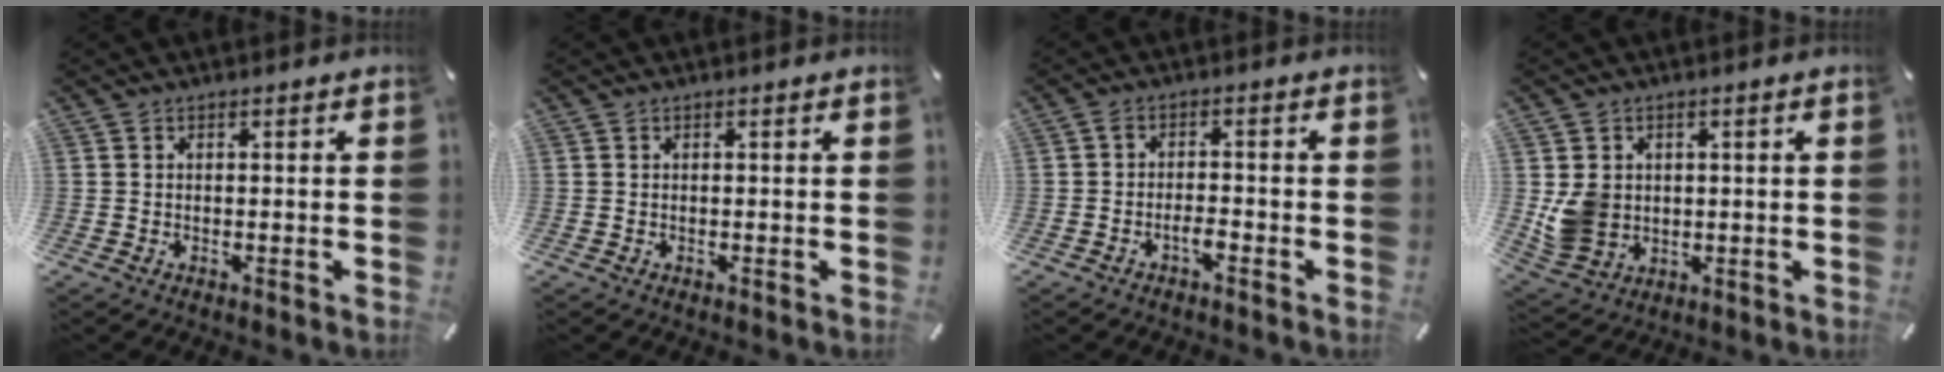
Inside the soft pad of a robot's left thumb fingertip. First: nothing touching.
{"total": 0.0}
{"total": 3.1, "force": [-1.9, 0.9, 2.3], "torque": [-0.039, 0.010, -0.033]}
{"total": 7.2, "force": [0.9, 6.7, 2.6], "torque": [-0.054, -0.006, 0.018]}